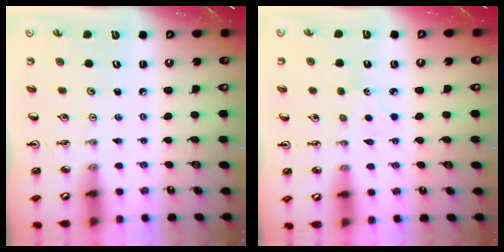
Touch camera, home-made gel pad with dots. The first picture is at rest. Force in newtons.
{"total": 2.9, "press": 2.9, "slide": 0.4}